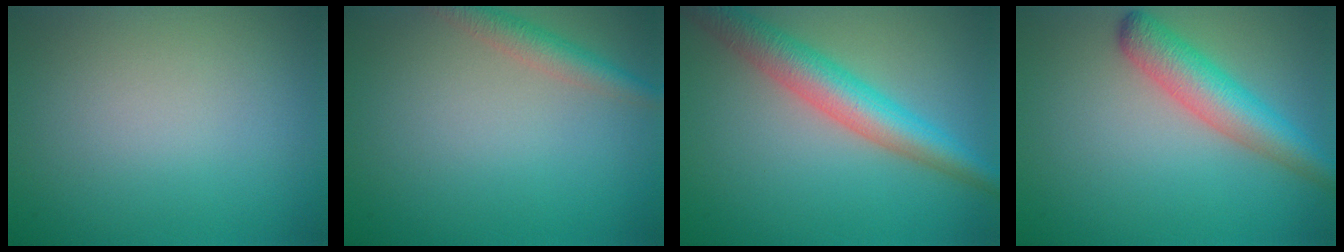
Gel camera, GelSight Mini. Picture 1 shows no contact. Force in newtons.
{"total": 2.6, "press": 2.6, "slide": 0.1}
{"total": 5.9, "press": 5.9, "slide": 0.2}
{"total": 4.7, "press": 4.7, "slide": 0.2}